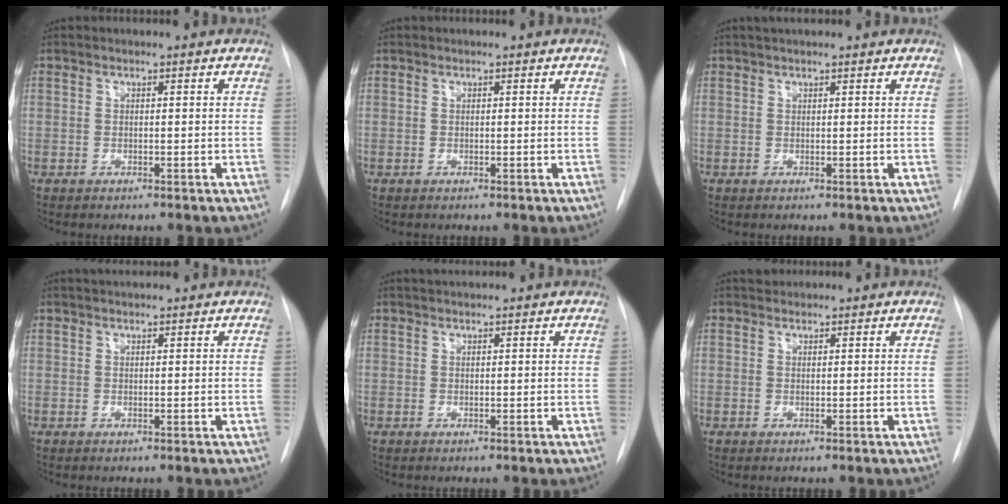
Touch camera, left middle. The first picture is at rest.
{"total": 0.0}
{"total": 2.7, "force": [2.3, 0.4, 1.4], "torque": [-0.022, 0.023, 0.036]}
{"total": 2.0, "force": [1.8, 0.3, 0.8], "torque": [-0.014, 0.018, 0.029]}
{"total": 1.8, "force": [1.6, 0.1, 0.7], "torque": [-0.011, 0.018, 0.028]}
{"total": 1.2, "force": [1.1, 0.4, -0.1], "torque": [-0.006, 0.013, 0.020]}